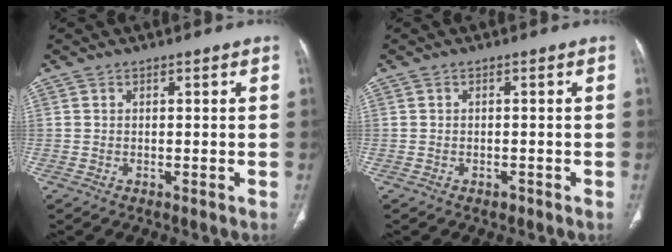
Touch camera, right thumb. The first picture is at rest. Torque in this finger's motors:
{"motor_torque": [0.16, 0.41, -0.15, 0.14, 0.07]}